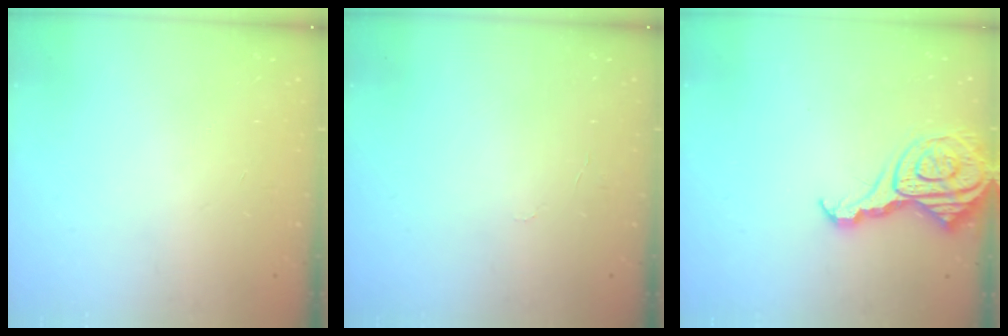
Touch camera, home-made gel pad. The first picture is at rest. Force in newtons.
{"total": 3.6, "press": 3.6, "slide": 0.3}
{"total": 13.5, "press": 13.4, "slide": 1.4}